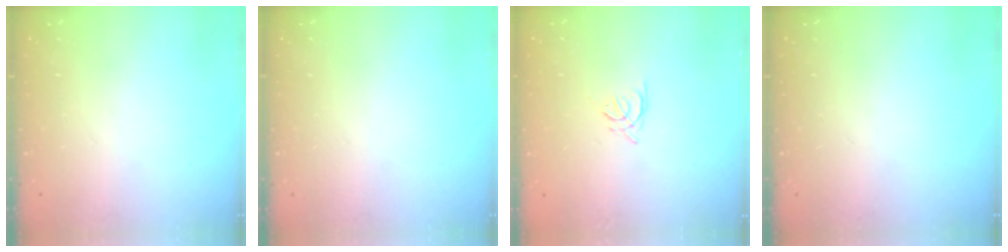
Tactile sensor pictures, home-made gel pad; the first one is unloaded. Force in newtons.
{"total": 0.0}
{"total": 2.5, "press": 2.4, "slide": 0.5}
{"total": 0.0}